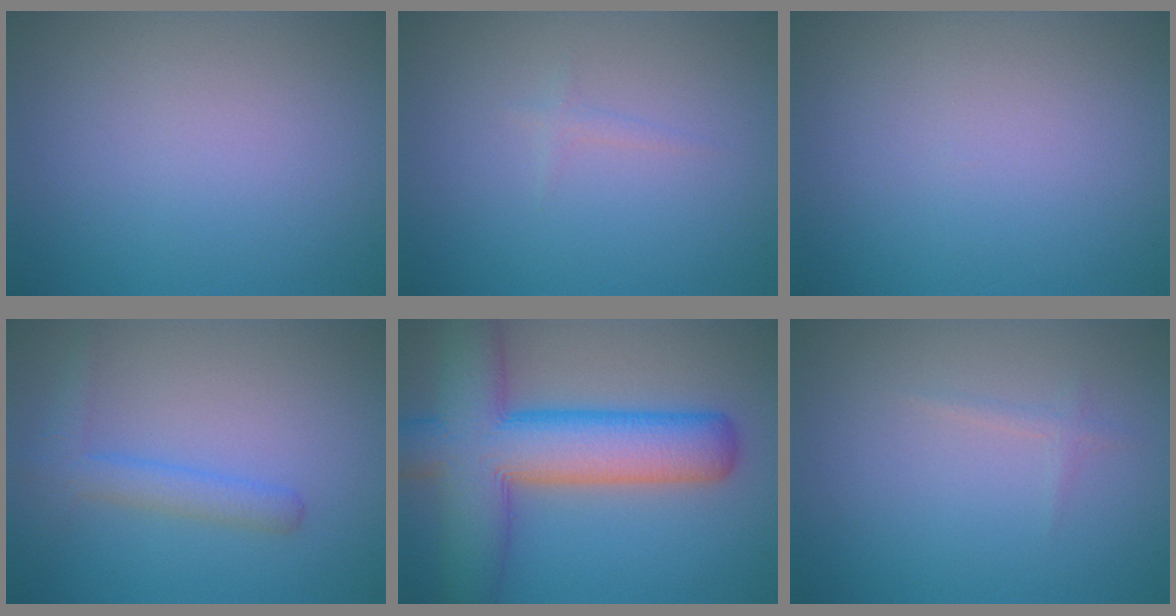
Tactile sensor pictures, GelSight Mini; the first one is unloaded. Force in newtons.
{"total": 0.7, "press": 0.6, "slide": 0.1}
{"total": 0.0}
{"total": 2.5, "press": 2.5, "slide": 0.0}
{"total": 11.5, "press": 11.5, "slide": 0.5}
{"total": 0.7, "press": 0.7, "slide": 0.0}